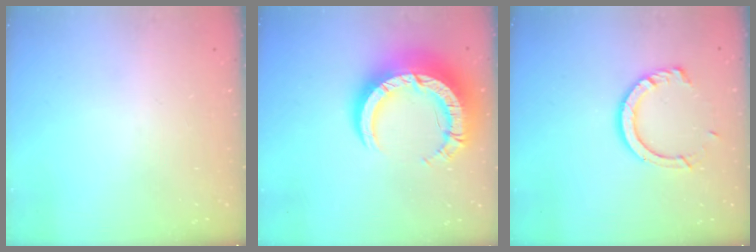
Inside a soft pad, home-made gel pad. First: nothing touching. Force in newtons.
{"total": 19.6, "press": 19.5, "slide": 1.7}
{"total": 10.0, "press": 10.0, "slide": 0.9}